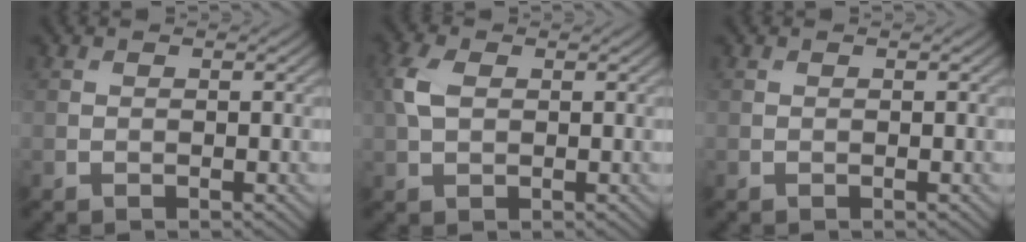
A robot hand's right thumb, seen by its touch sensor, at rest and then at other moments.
{"total": 3.7, "force": [0.8, 2.3, 2.8], "torque": [-0.078, 0.008, 0.013]}
{"total": 0.0}